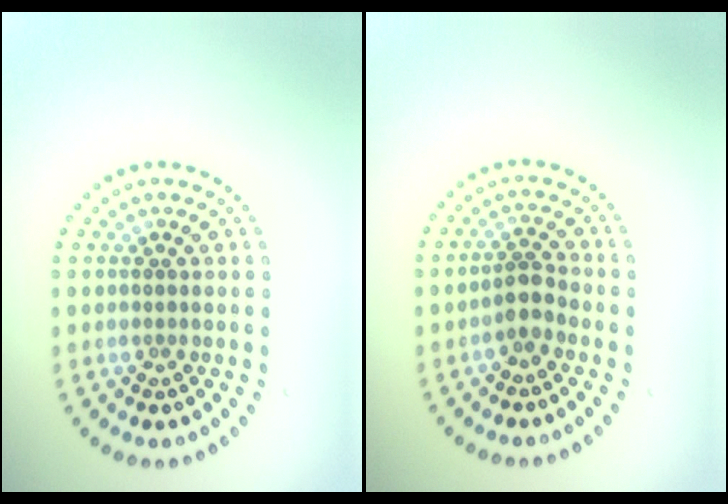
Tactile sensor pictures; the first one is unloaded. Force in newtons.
{"total": 1.9, "press": 1.6, "slide": 1.1}